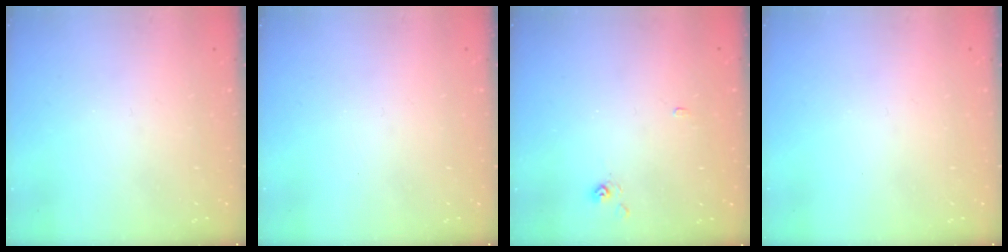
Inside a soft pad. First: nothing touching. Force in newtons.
{"total": 0.0}
{"total": 3.7, "press": 3.7, "slide": 0.0}
{"total": 0.0}